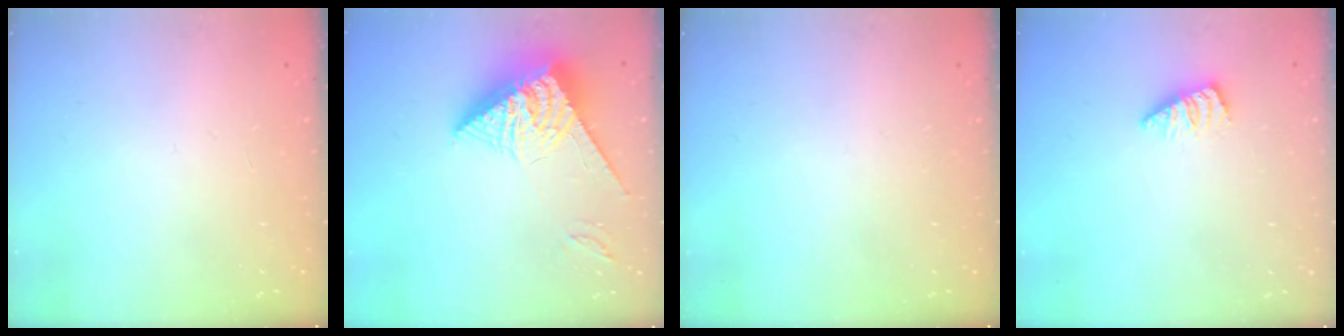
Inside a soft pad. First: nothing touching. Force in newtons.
{"total": 11.5, "press": 11.4, "slide": 1.3}
{"total": 0.0}
{"total": 1.8, "press": 1.8, "slide": 0.3}